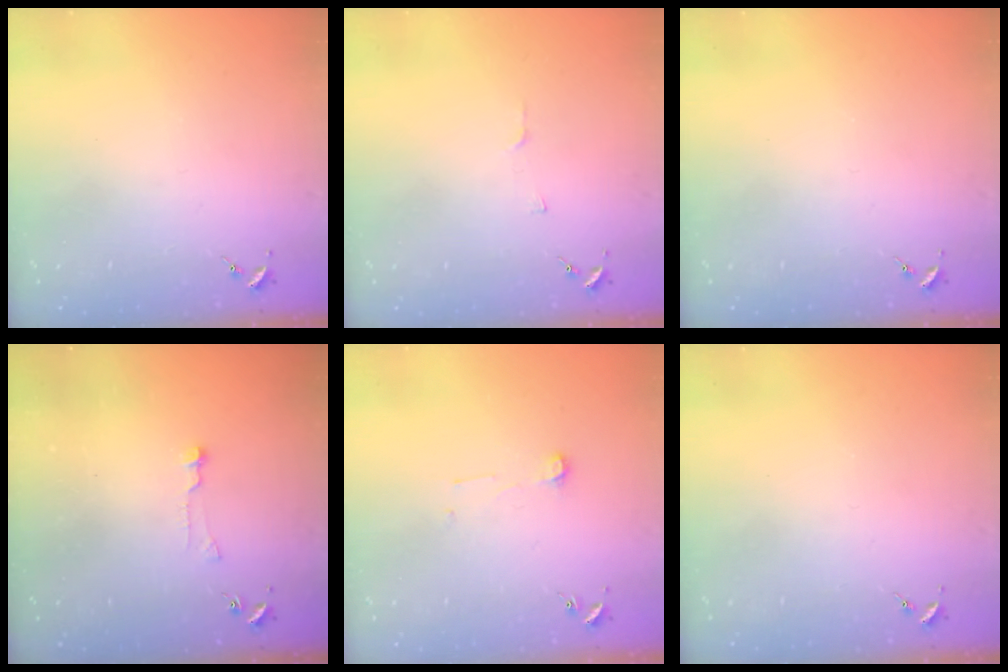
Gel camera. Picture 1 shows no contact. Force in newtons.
{"total": 3.6, "press": 3.6, "slide": 0.4}
{"total": 0.0}
{"total": 4.7, "press": 4.7, "slide": 0.3}
{"total": 4.1, "press": 4.1, "slide": 0.3}
{"total": 0.0}